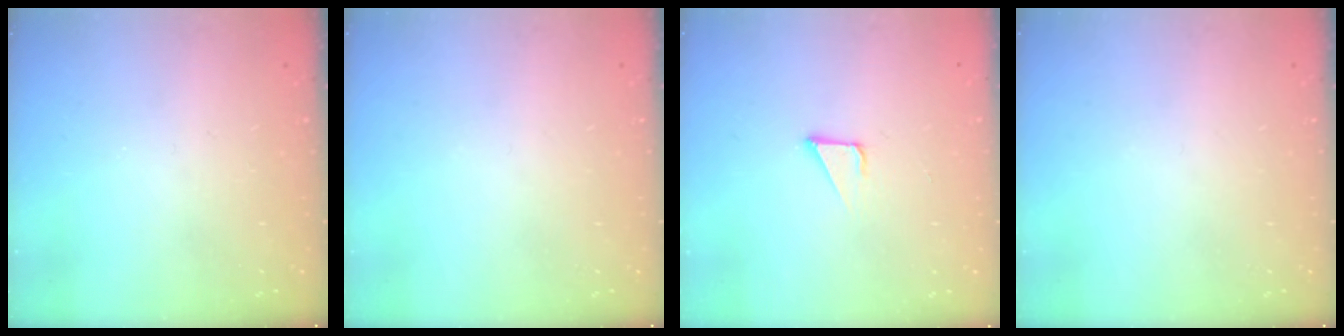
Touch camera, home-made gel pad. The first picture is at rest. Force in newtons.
{"total": 0.0}
{"total": 2.4, "press": 2.4, "slide": 0.1}
{"total": 0.0}